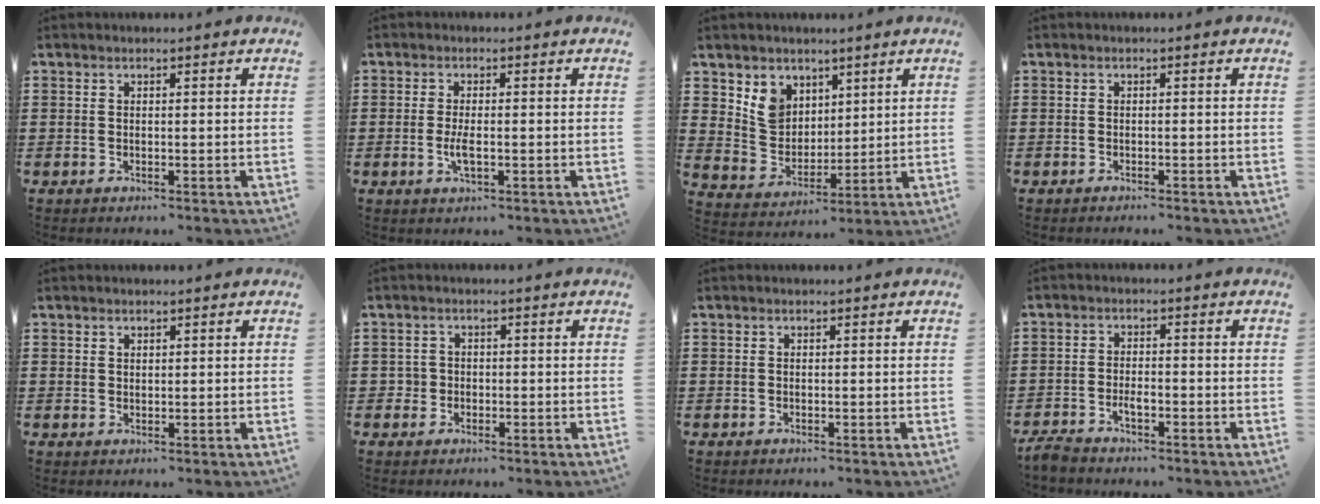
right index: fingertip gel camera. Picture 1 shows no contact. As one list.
[{"total": 2.8, "force": [-0.6, 0.7, 2.6], "torque": [-0.059, -0.007, -0.016]}, {"total": 6.6, "force": [3.9, 5.2, 1.2], "torque": [-0.056, 0.004, 0.076]}, {"total": 0.6, "force": [-0.5, 0.0, 0.1], "torque": [-0.004, -0.002, -0.011]}, {"total": 1.0, "force": [0.8, 0.6, 0.2], "torque": [-0.005, 0.002, 0.015]}, {"total": 2.1, "force": [-0.7, 1.9, 0.5], "torque": [-0.015, 0.004, -0.018]}, {"total": 0.0}, {"total": 2.7, "force": [-2.0, 0.9, 1.6], "torque": [-0.034, 0.004, -0.040]}]